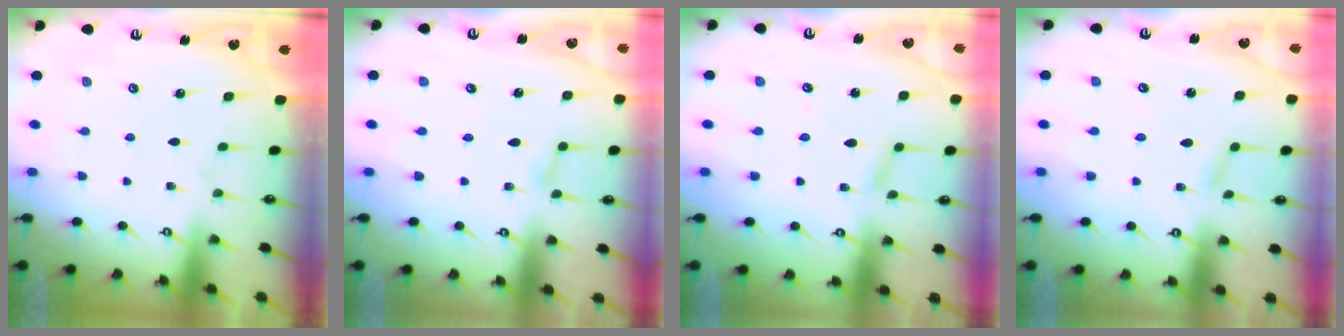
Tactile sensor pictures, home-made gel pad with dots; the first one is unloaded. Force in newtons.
{"total": 2.8, "press": 2.8, "slide": 0.3}
{"total": 2.1, "press": 2.1, "slide": 0.1}
{"total": 2.9, "press": 2.9, "slide": 0.4}